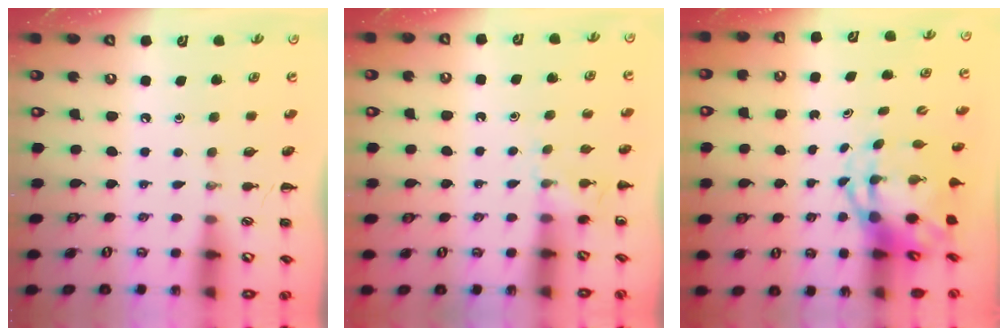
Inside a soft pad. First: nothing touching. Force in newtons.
{"total": 6.3, "press": 6.1, "slide": 1.5}
{"total": 5.1, "press": 4.9, "slide": 1.7}